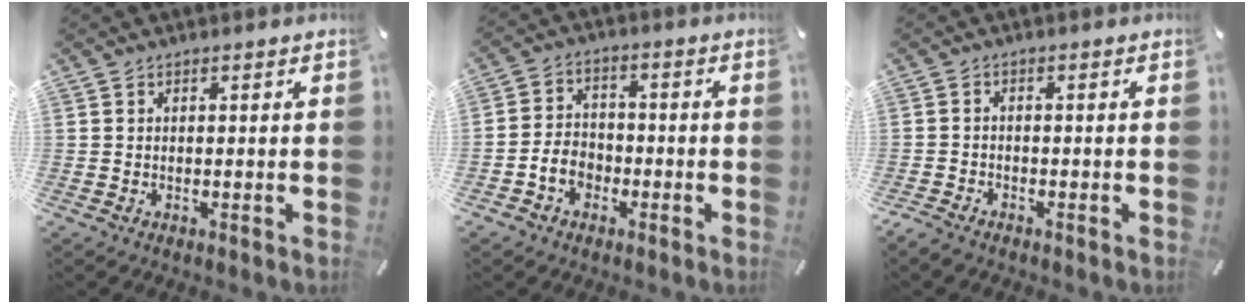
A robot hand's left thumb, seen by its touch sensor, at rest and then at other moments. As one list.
[{"total": 6.2, "force": [-2.6, 5.1, 2.5], "torque": [-0.056, 0.019, -0.047]}, {"total": 2.1, "force": [-1.8, 0.8, 0.6], "torque": [-0.016, 0.008, -0.039]}]